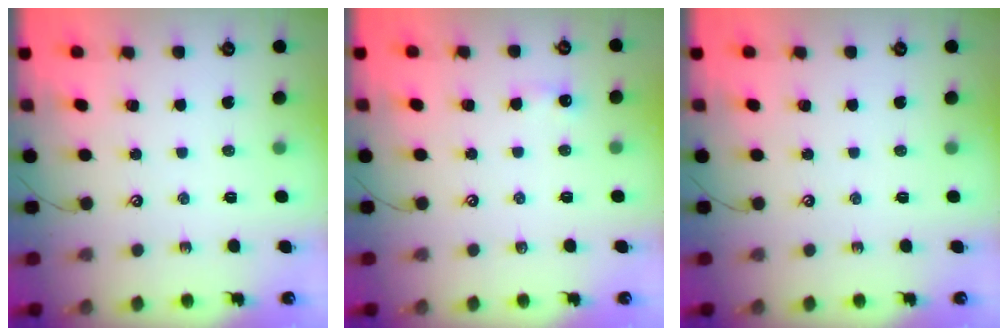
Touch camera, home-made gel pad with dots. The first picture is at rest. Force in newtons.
{"total": 2.6, "press": 2.6, "slide": 0.4}
{"total": 0.0}